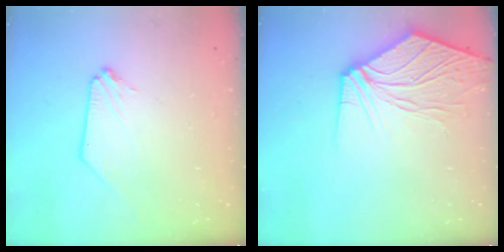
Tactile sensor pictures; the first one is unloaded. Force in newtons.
{"total": 12.0, "press": 11.9, "slide": 1.8}